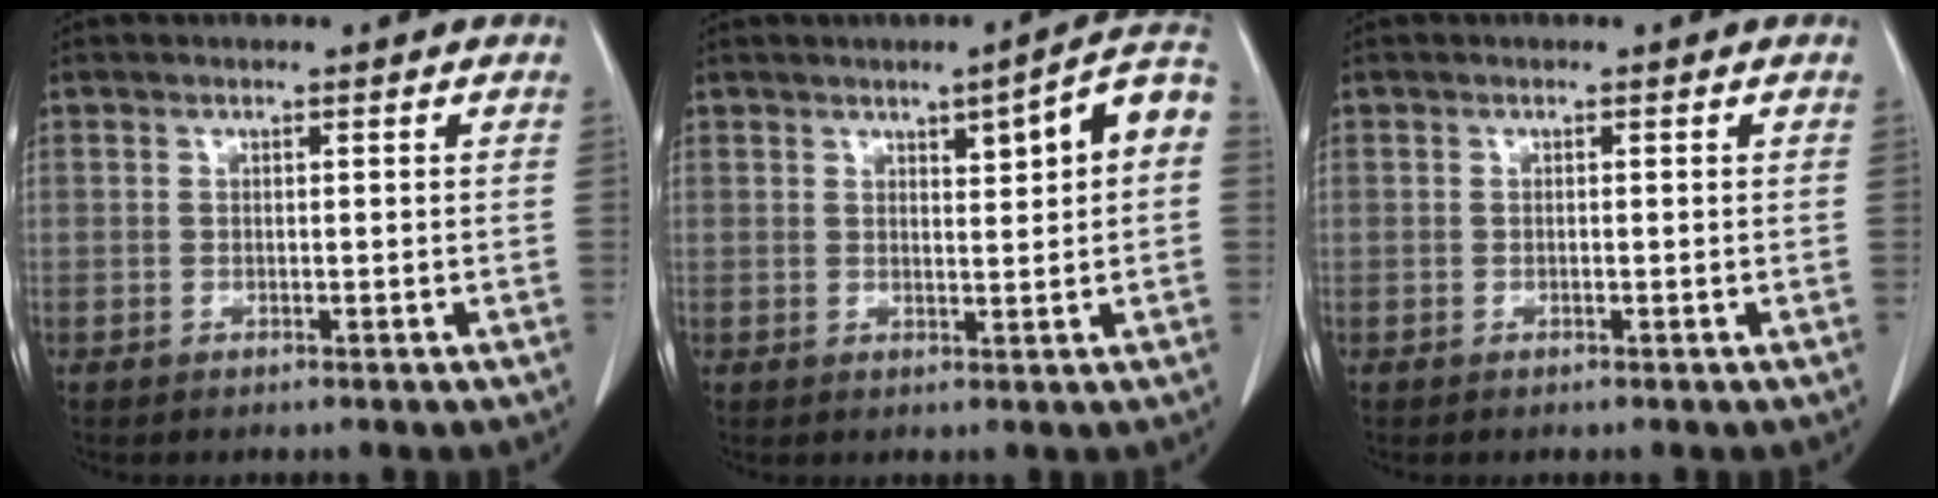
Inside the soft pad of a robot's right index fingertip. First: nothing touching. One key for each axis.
{"total": 7.4, "fx": 1.8, "fy": 0.8, "fz": 7.1, "tx": -0.097, "ty": 0.016, "tz": 0.021}
{"total": 0.0}